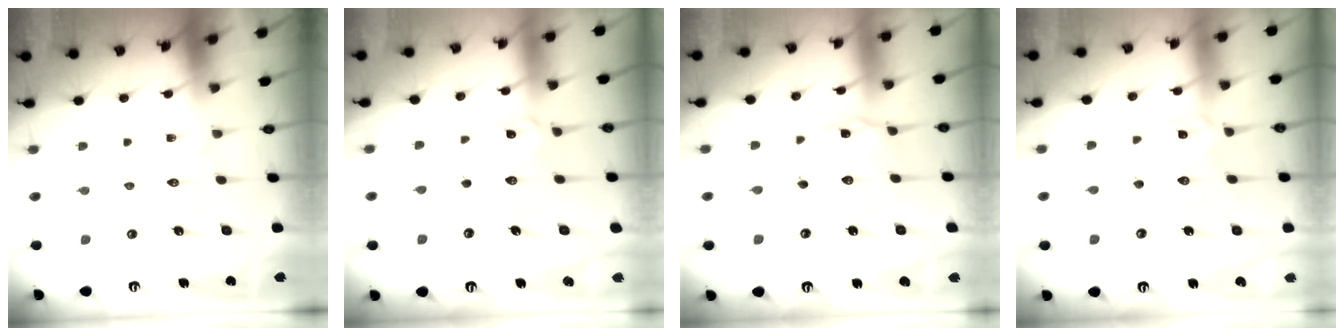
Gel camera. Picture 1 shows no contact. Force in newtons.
{"total": 1.8, "press": 1.8, "slide": 0.3}
{"total": 0.8, "press": 0.8, "slide": 0.2}
{"total": 1.2, "press": 1.2, "slide": 0.2}